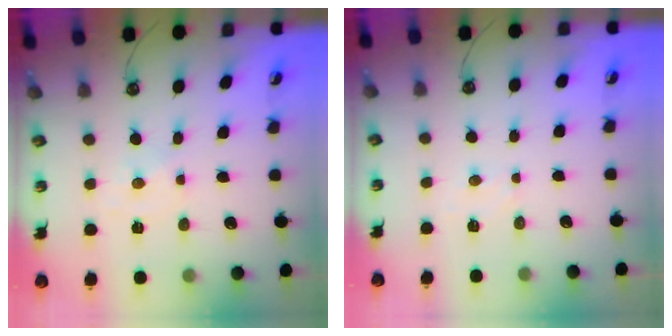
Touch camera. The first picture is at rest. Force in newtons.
{"total": 5.0, "press": 4.9, "slide": 0.5}